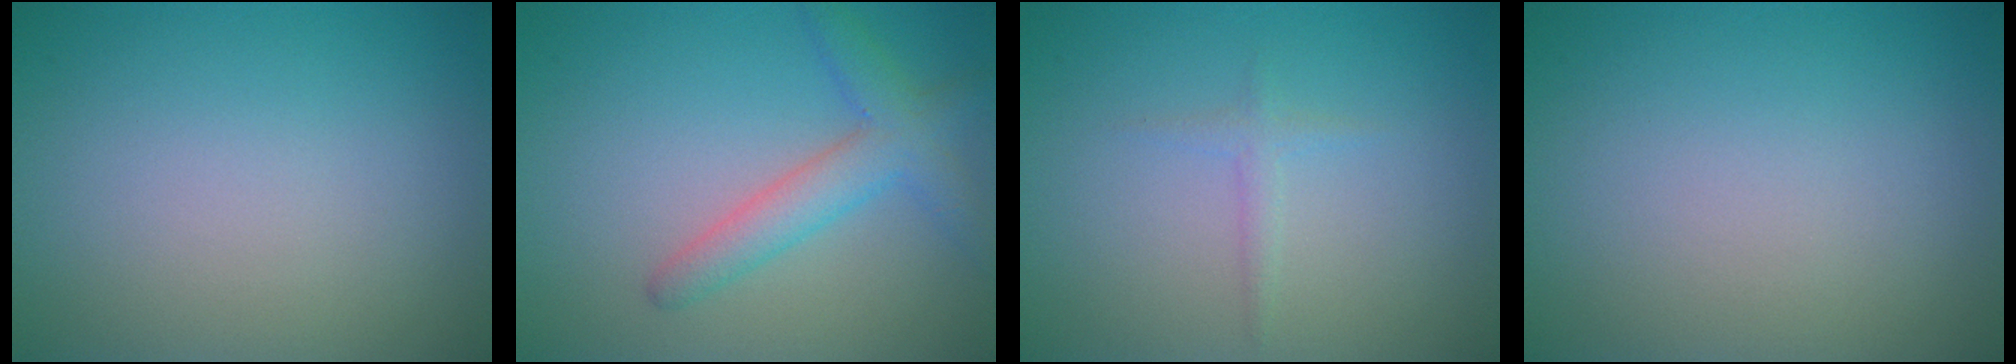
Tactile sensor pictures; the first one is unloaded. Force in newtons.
{"total": 3.7, "press": 3.7, "slide": 0.2}
{"total": 1.0, "press": 1.0, "slide": 0.1}
{"total": 0.0}